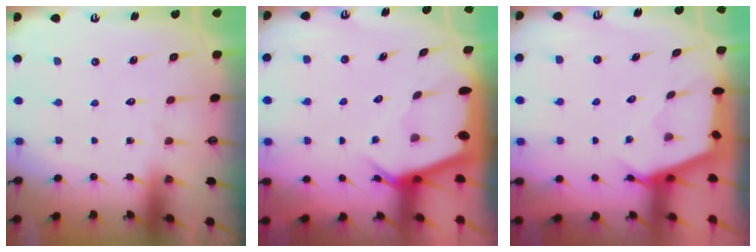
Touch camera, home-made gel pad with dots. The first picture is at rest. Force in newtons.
{"total": 5.3, "press": 5.2, "slide": 0.4}
{"total": 2.6, "press": 2.6, "slide": 0.3}